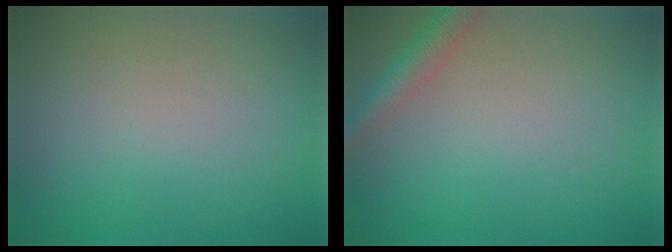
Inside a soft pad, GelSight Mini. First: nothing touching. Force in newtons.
{"total": 2.8, "press": 2.8, "slide": 0.1}